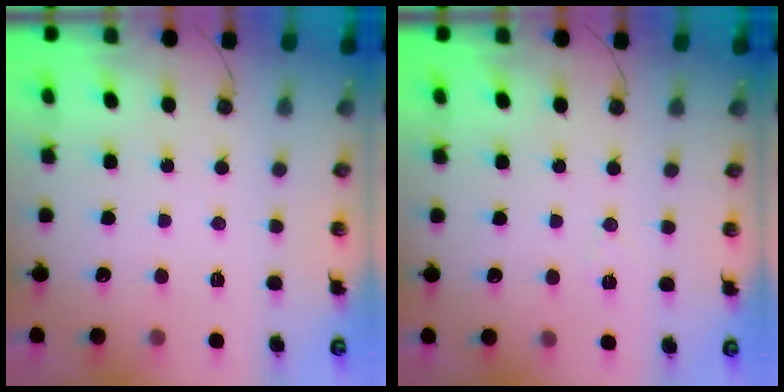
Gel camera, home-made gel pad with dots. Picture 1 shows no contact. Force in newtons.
{"total": 5.4, "press": 3.0, "slide": 4.5}